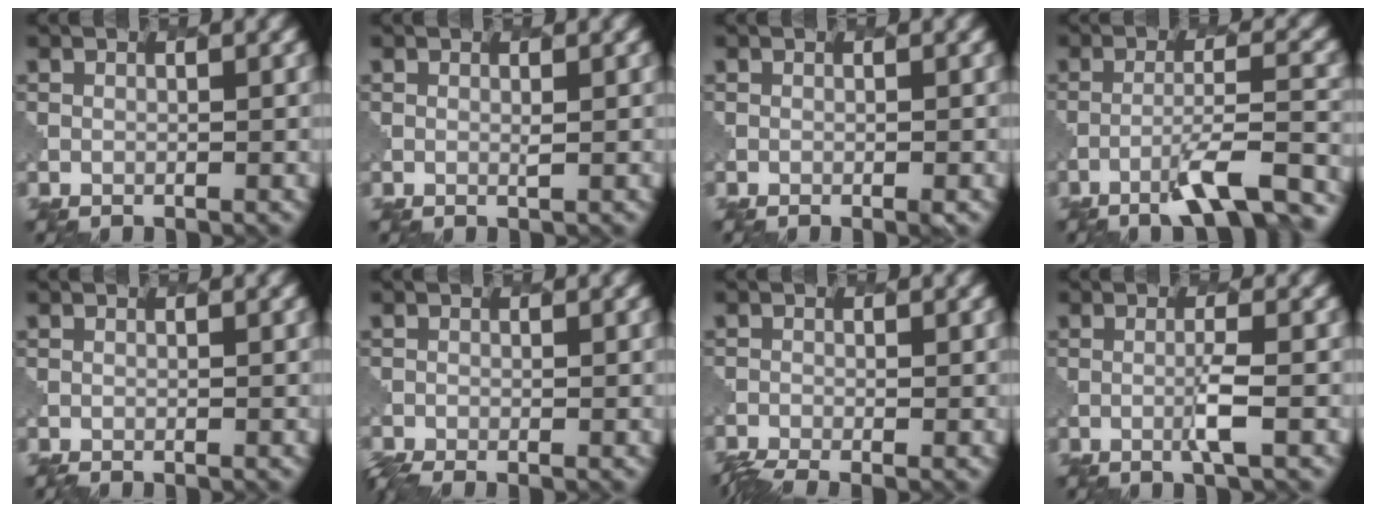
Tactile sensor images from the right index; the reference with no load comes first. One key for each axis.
{"total": 0.6, "fx": 0.5, "fy": 0.0, "fz": 0.3, "tx": -0.010, "ty": -0.001, "tz": 0.010}
{"total": 0.8, "fx": -0.3, "fy": 0.2, "fz": 0.7, "tx": -0.003, "ty": 0.002, "tz": -0.004}
{"total": 6.8, "fx": -4.6, "fy": 1.0, "fz": 5.0, "tx": -0.074, "ty": 0.006, "tz": -0.071}
{"total": 0.6, "fx": -0.5, "fy": 0.2, "fz": 0.3, "tx": 0.005, "ty": -0.002, "tz": -0.008}
{"total": 2.7, "fx": -2.3, "fy": 0.7, "fz": 1.3, "tx": -0.019, "ty": -0.007, "tz": -0.030}
{"total": 3.7, "fx": -3.1, "fy": 0.6, "fz": 1.8, "tx": -0.033, "ty": -0.017, "tz": -0.059}
{"total": 1.8, "fx": -0.2, "fy": -0.1, "fz": 1.8, "tx": -0.034, "ty": 0.004, "tz": -0.007}